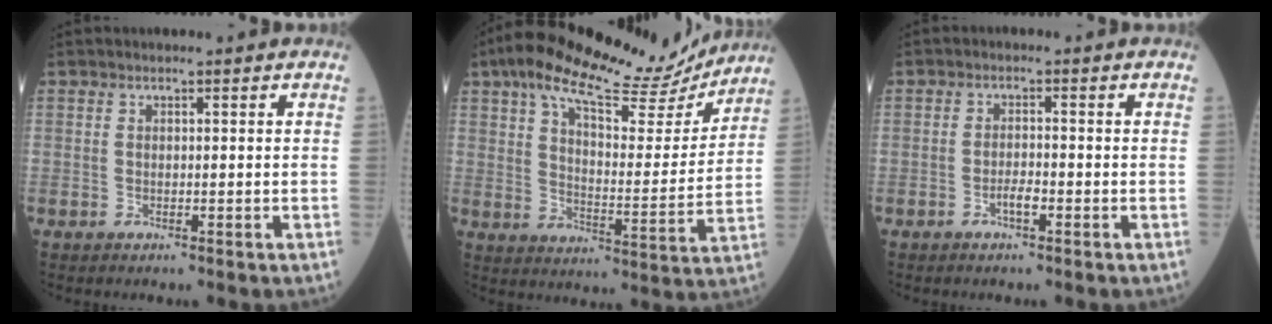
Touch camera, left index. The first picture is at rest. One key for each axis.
{"total": 21.3, "fx": 17.5, "fy": 5.5, "fz": 10.9, "tx": -0.174, "ty": 0.024, "tz": 0.250}
{"total": 1.9, "fx": -1.1, "fy": 0.5, "fz": 1.5, "tx": -0.025, "ty": 0.004, "tz": -0.022}